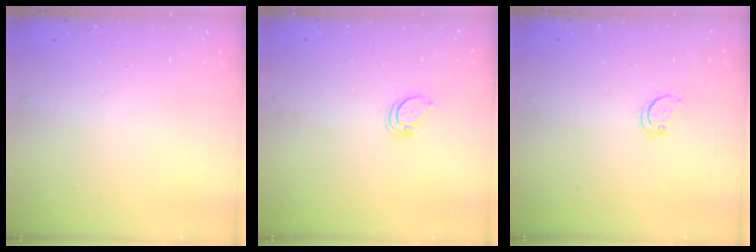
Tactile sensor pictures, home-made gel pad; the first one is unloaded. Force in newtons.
{"total": 2.7, "press": 2.7, "slide": 0.2}
{"total": 2.5, "press": 2.4, "slide": 0.5}